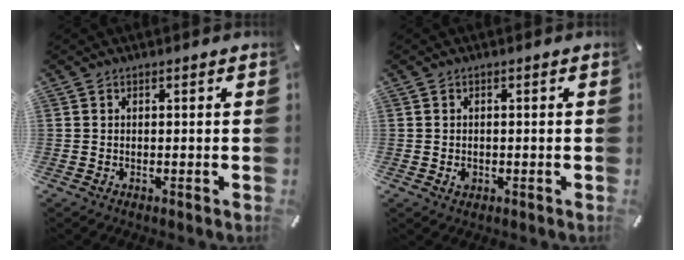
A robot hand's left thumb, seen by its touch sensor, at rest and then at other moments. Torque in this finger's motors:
{"motor_torque": [0.15, 0.63, -0.14, 0.21, -0.02]}